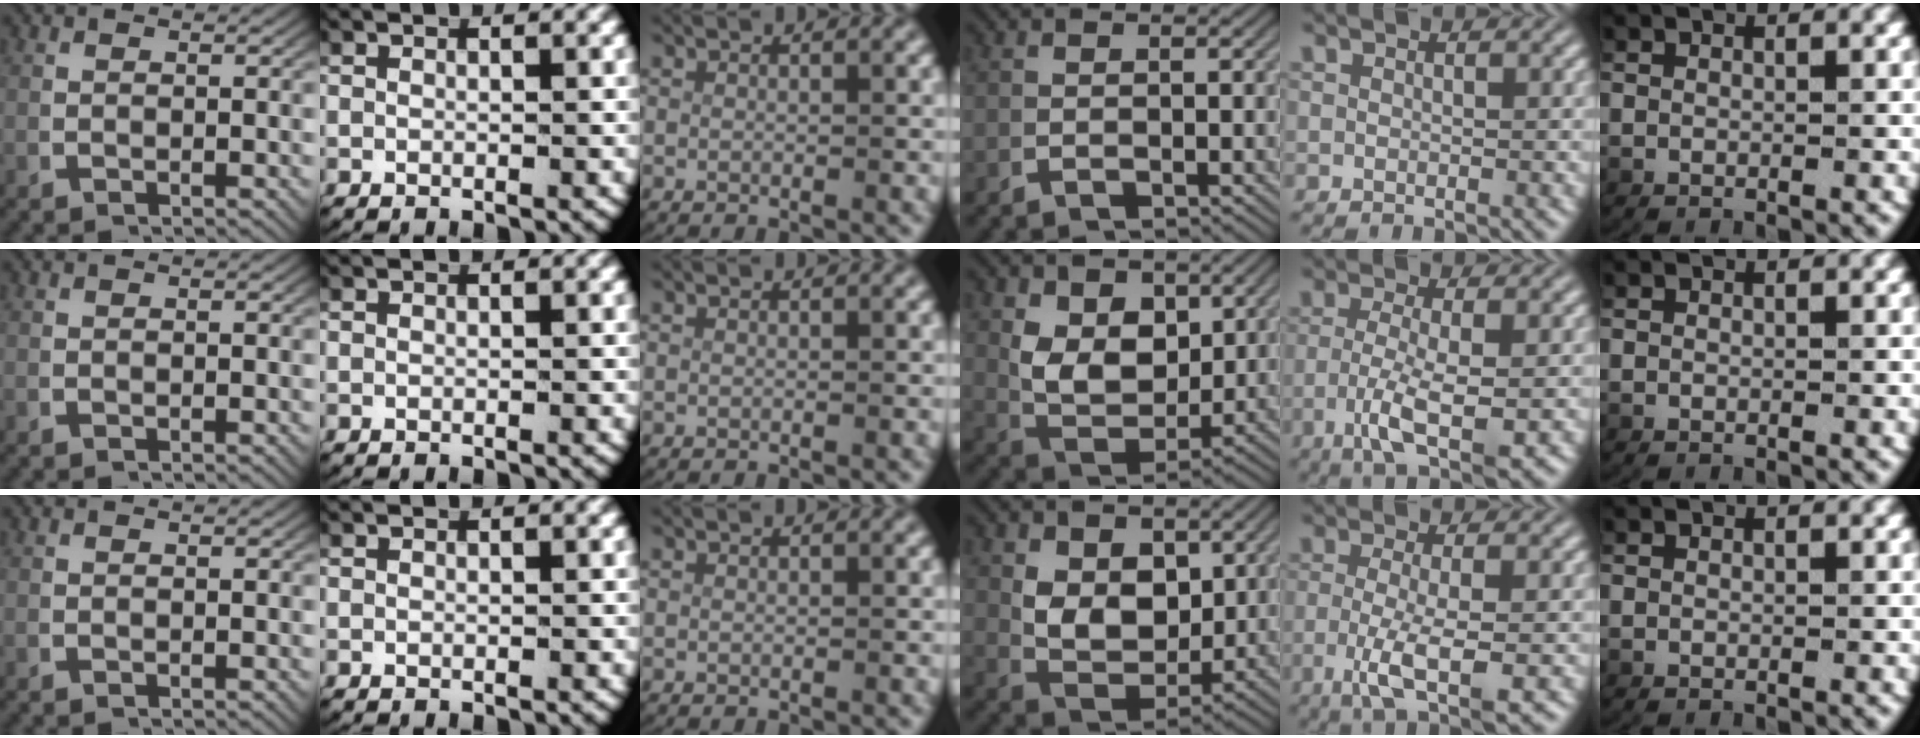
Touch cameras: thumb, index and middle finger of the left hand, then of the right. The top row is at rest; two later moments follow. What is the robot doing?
{"motion": "lift_and_place", "object": "key"}